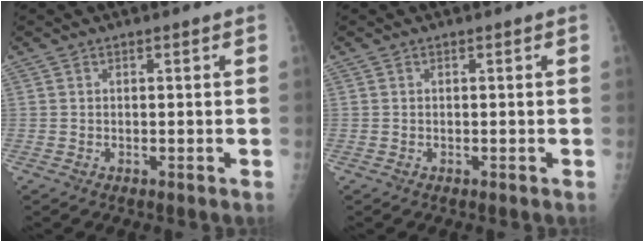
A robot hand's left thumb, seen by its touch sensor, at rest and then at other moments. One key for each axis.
{"total": 0.0}